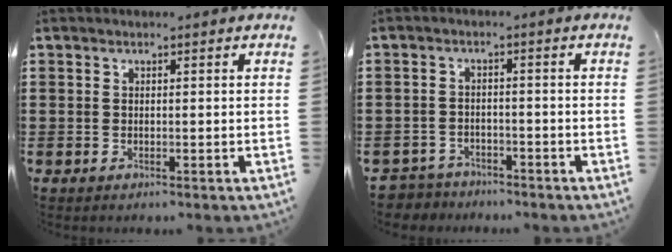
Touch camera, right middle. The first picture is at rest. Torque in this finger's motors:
{"motor_torque": [2.14, 0.00, 0.01, 0.03]}